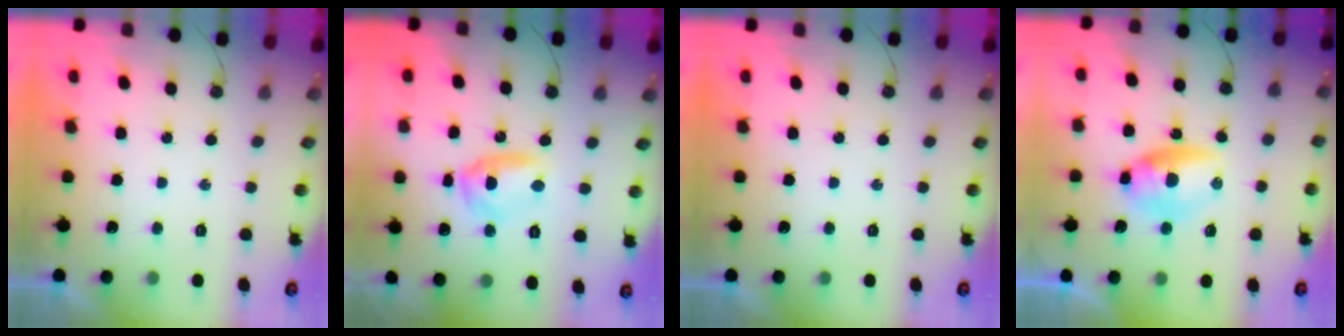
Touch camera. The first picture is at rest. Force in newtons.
{"total": 8.1, "press": 8.1, "slide": 0.4}
{"total": 0.0}
{"total": 8.7, "press": 8.0, "slide": 3.5}